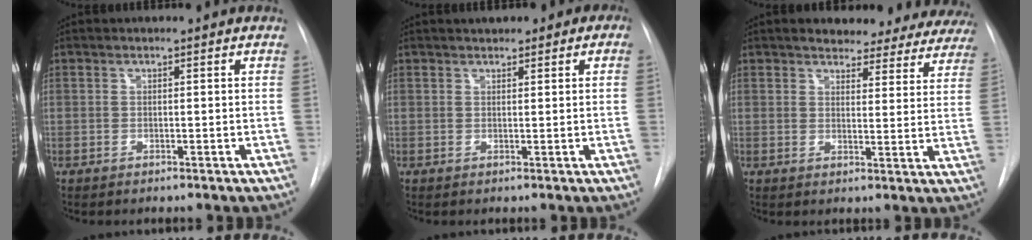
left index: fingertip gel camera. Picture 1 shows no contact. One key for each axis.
{"total": 3.0, "fx": 1.6, "fy": 1.7, "fz": 1.9, "tx": -0.024, "ty": 0.014, "tz": 0.021}
{"total": 17.1, "fx": 15.4, "fy": 5.8, "fz": 4.6, "tx": -0.035, "ty": -0.027, "tz": 0.159}